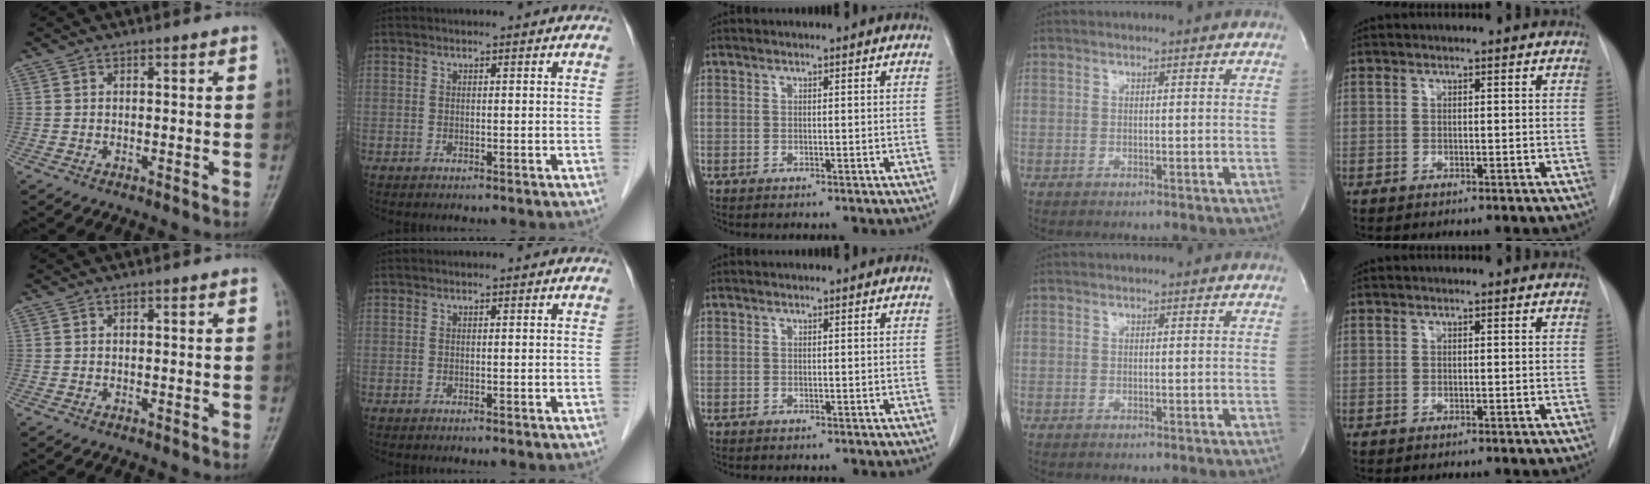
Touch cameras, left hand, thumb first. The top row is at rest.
{}